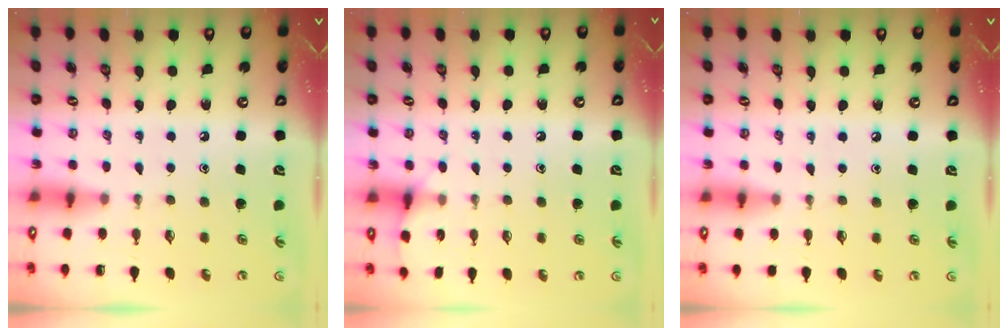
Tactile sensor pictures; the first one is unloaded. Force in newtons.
{"total": 5.7, "press": 5.7, "slide": 0.7}
{"total": 2.9, "press": 2.9, "slide": 0.4}